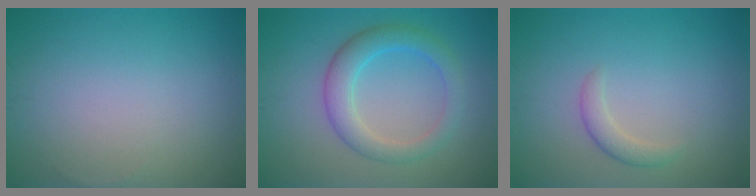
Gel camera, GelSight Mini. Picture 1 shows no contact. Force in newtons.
{"total": 4.1, "press": 4.1, "slide": 0.2}
{"total": 1.6, "press": 1.6, "slide": 0.1}